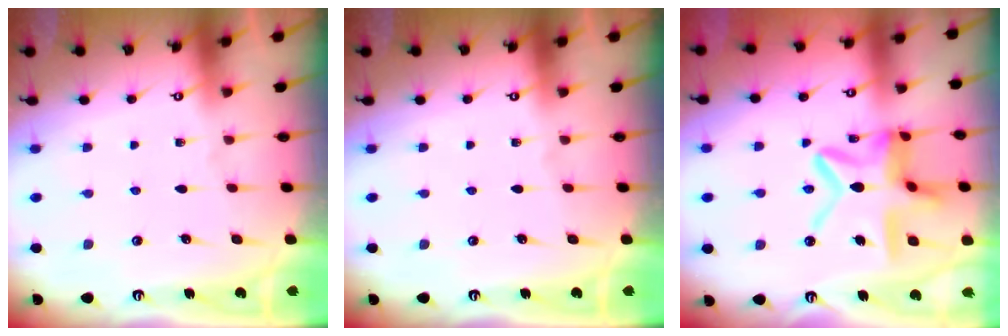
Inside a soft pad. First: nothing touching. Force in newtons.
{"total": 0.0}
{"total": 15.2, "press": 15.1, "slide": 1.5}